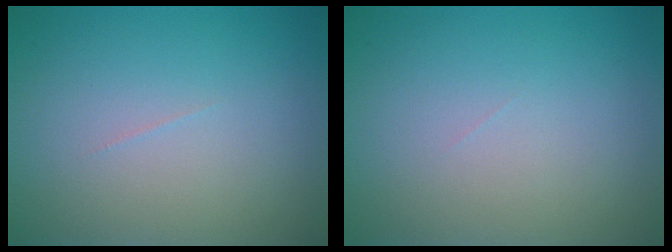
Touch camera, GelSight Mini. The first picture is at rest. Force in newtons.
{"total": 0.0}